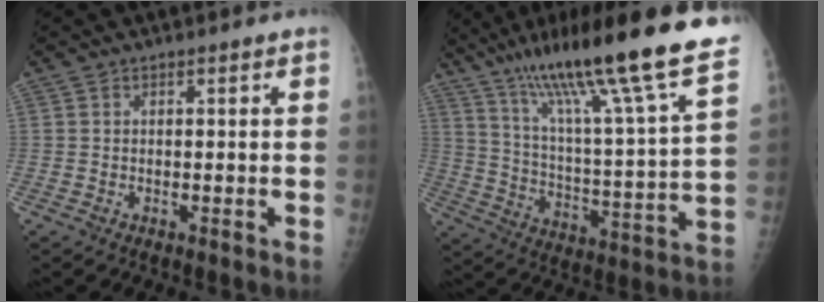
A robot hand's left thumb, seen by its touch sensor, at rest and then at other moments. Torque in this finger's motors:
{"motor_torque": [1.46, -0.44, 1.36, -1.43, 0.39]}